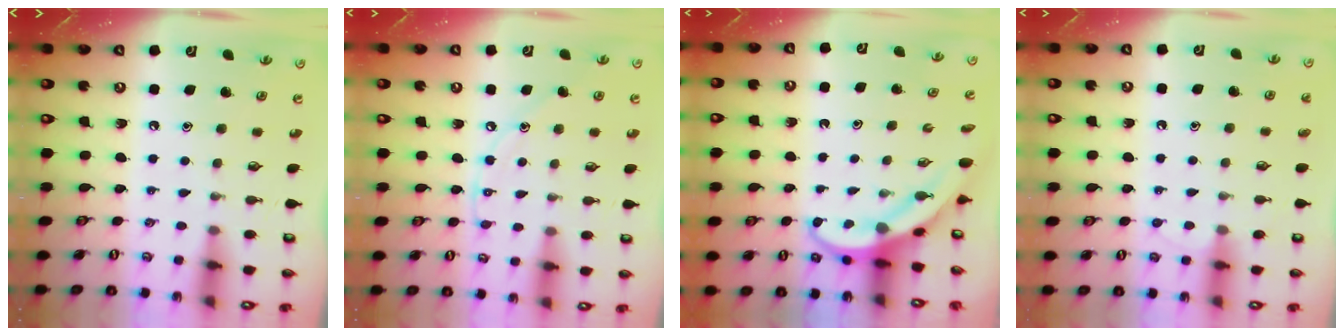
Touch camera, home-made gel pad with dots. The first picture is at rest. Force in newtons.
{"total": 8.0, "press": 8.0, "slide": 0.8}
{"total": 4.0, "press": 4.0, "slide": 0.3}
{"total": 3.7, "press": 3.7, "slide": 0.4}